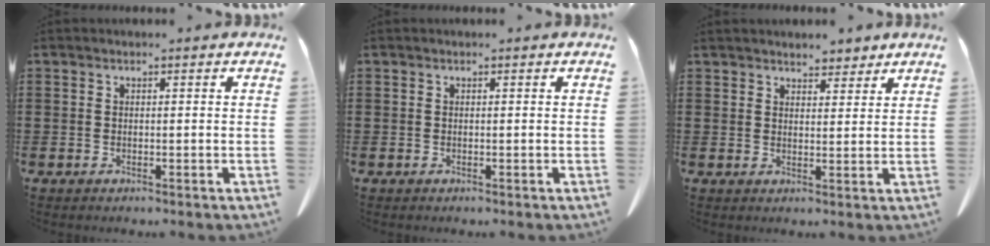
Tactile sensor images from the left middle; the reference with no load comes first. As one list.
[{"total": 0.0}, {"total": 3.8, "force": [3.6, 1.2, 0.5], "torque": [-0.010, -0.007, 0.068]}]